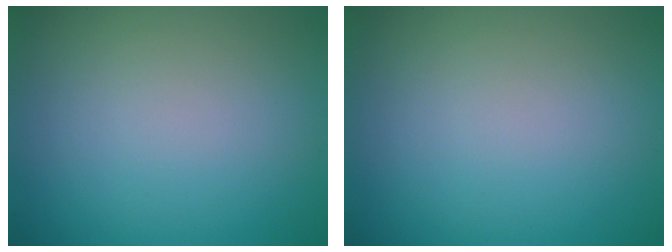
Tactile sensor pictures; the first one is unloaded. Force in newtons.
{"total": 0.0}